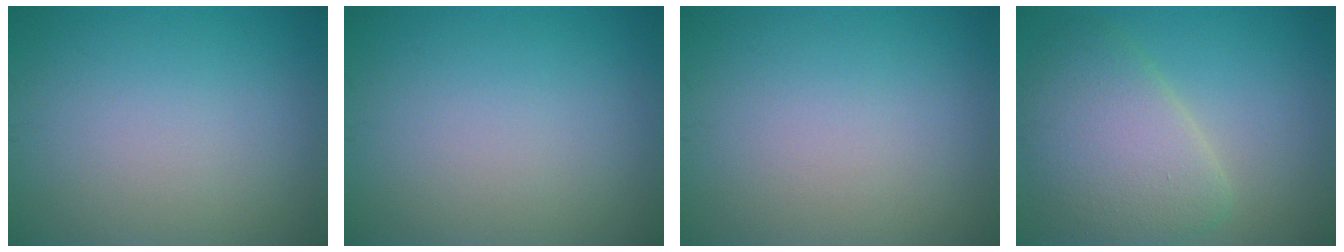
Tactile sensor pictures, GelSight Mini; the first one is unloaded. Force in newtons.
{"total": 0.0}
{"total": 0.0}
{"total": 6.1, "press": 6.1, "slide": 0.6}